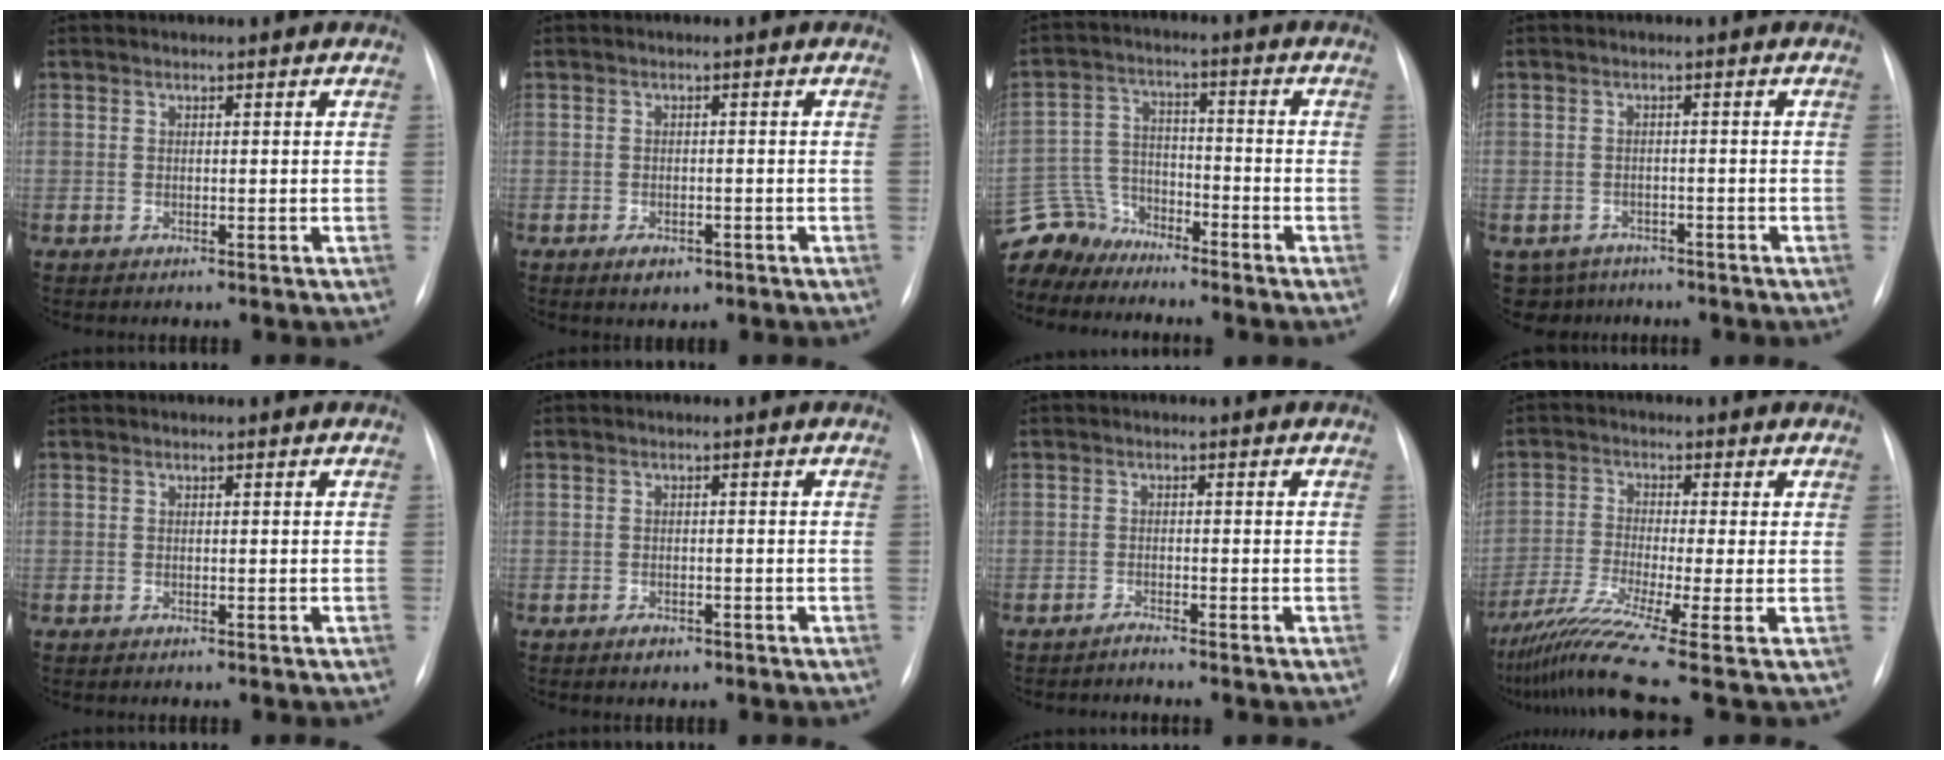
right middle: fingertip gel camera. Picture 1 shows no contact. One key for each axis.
{"total": 2.5, "fx": -1.4, "fy": 1.5, "fz": 1.5, "tx": -0.021, "ty": -0.001, "tz": -0.009}
{"total": 9.0, "fx": -8.3, "fy": 3.2, "fz": -0.4, "tx": -0.003, "ty": 0.017, "tz": -0.166}
{"total": 4.9, "fx": -3.7, "fy": 3.2, "fz": -0.2, "tx": 0.010, "ty": 0.007, "tz": -0.053}
{"total": 0.0}
{"total": 1.5, "fx": -1.0, "fy": 0.9, "fz": 0.7, "tx": -0.013, "ty": 0.000, "tz": -0.008}
{"total": 1.0, "fx": -0.9, "fy": -0.3, "fz": 0.0, "tx": 0.001, "ty": -0.004, "tz": -0.015}
{"total": 9.5, "fx": -6.2, "fy": -2.0, "fz": 7.0, "tx": -0.141, "ty": -0.032, "tz": -0.109}